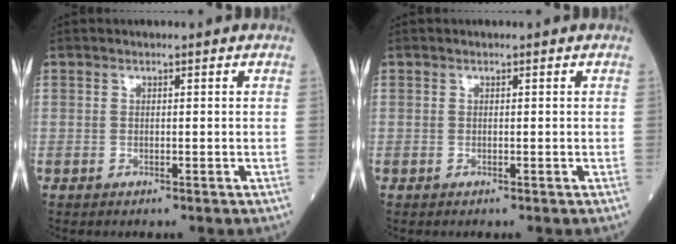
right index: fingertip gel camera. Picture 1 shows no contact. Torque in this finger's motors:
{"motor_torque": [0.00, 0.00, 0.00, 0.01]}